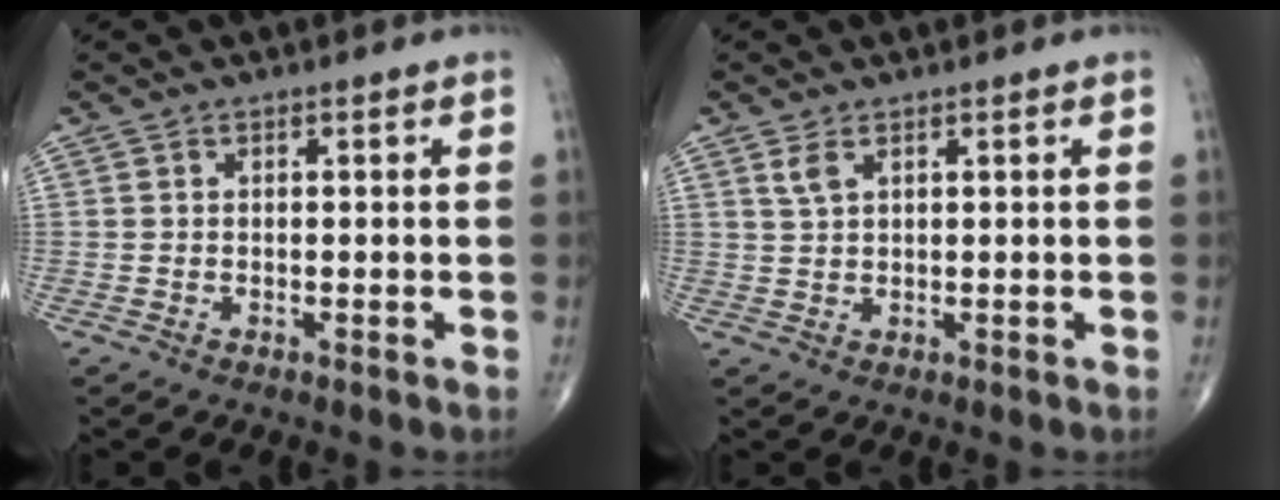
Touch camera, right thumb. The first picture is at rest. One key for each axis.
{"total": 2.1, "fx": 1.2, "fy": 0.8, "fz": 1.4, "tx": -0.032, "ty": 0.002, "tz": 0.031}